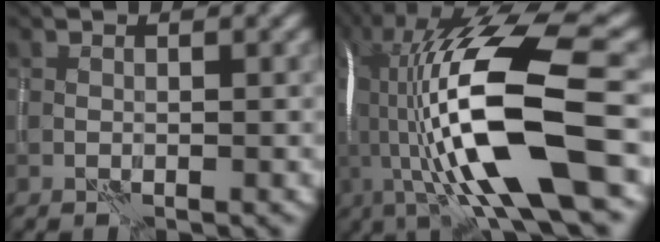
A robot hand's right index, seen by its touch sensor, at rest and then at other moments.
{"total": 16.5, "force": [-1.3, 4.4, 15.9], "torque": [-0.301, 0.022, -0.020]}